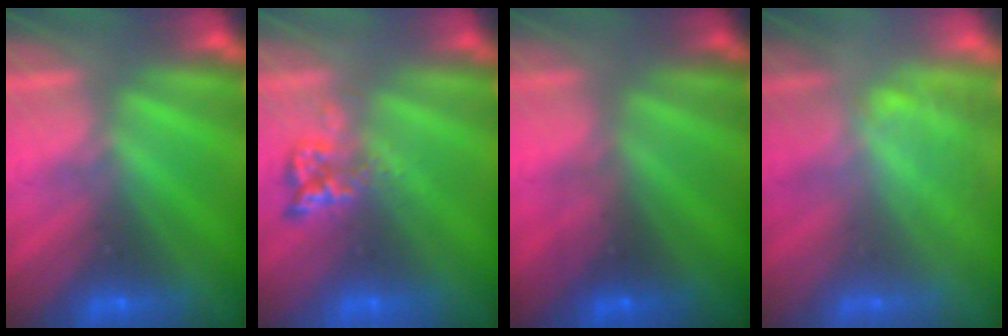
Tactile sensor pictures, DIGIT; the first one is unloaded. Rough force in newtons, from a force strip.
{"total": 2.4}
{"total": 4.8}
{"total": 1.5}